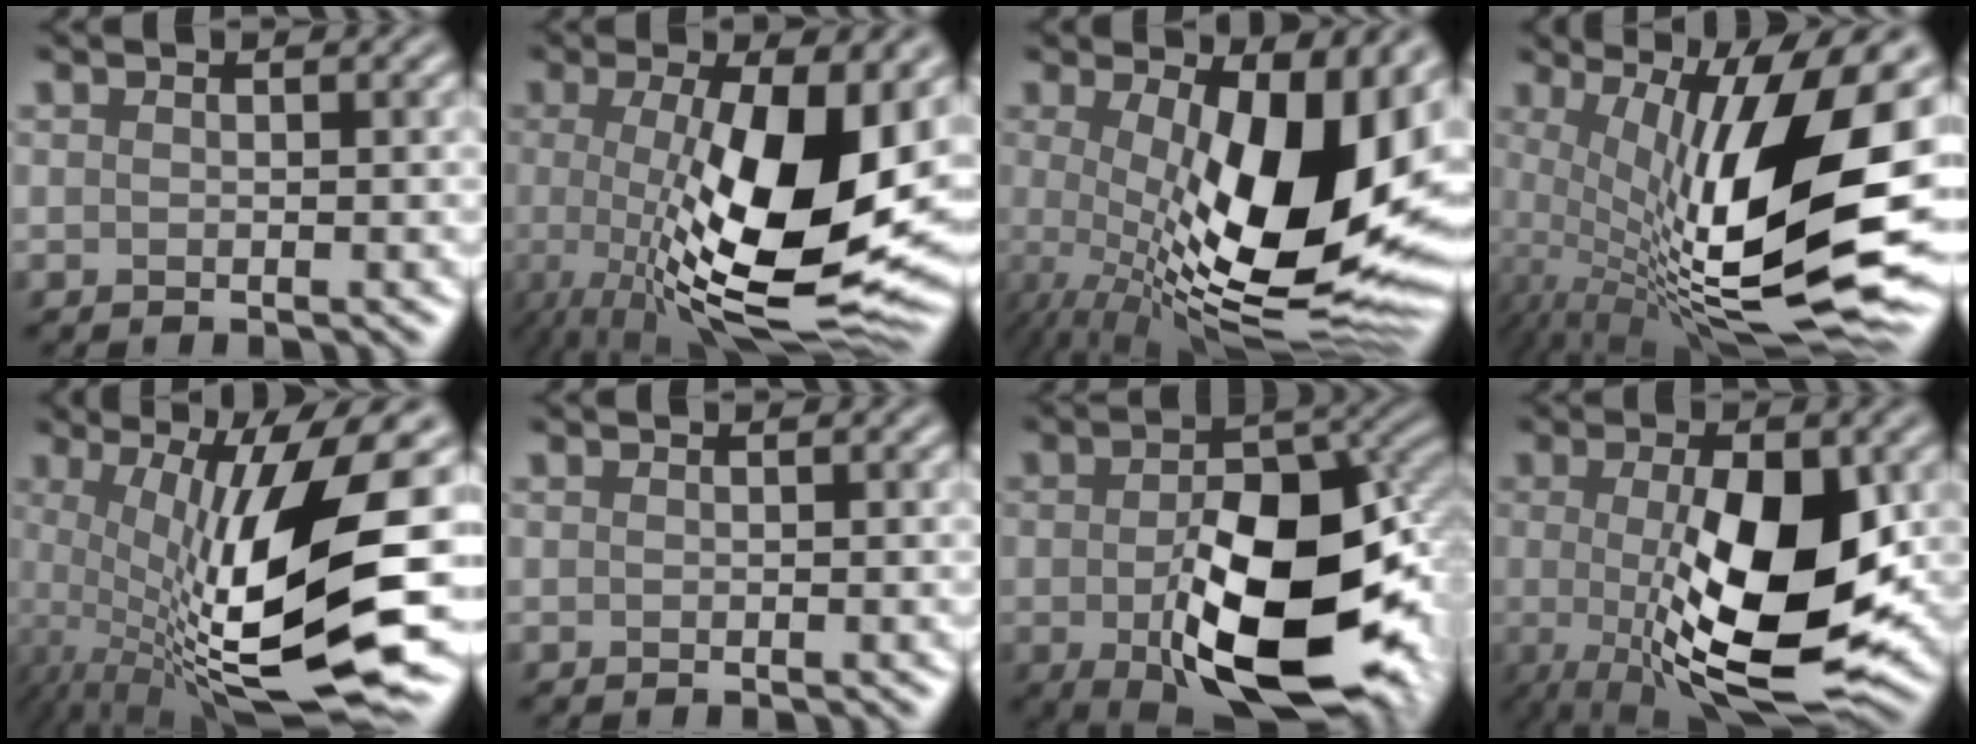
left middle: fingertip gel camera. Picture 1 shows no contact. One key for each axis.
{"total": 13.0, "fx": -0.4, "fy": 4.0, "fz": 12.4, "tx": -0.191, "ty": -0.022, "tz": -0.007}
{"total": 15.6, "fx": 0.0, "fy": 6.3, "fz": 14.2, "tx": -0.182, "ty": -0.017, "tz": 0.006}
{"total": 16.9, "fx": -0.2, "fy": 5.9, "fz": 15.9, "tx": -0.257, "ty": -0.011, "tz": 0.003}
{"total": 14.5, "fx": -1.3, "fy": 3.8, "fz": 14.0, "tx": -0.222, "ty": -0.013, "tz": -0.014}
{"total": 0.0}
{"total": 13.8, "fx": -3.2, "fy": 7.4, "fz": 11.2, "tx": -0.184, "ty": -0.033, "tz": -0.047}
{"total": 11.0, "fx": -0.8, "fy": 3.9, "fz": 10.2, "tx": -0.175, "ty": -0.020, "tz": -0.008}